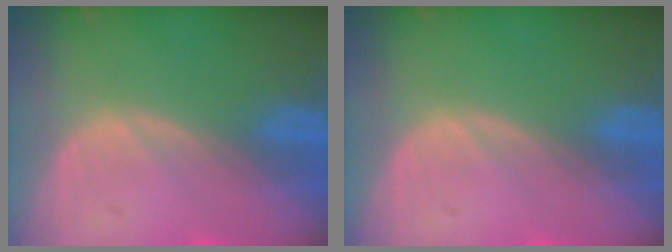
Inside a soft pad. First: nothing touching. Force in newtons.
{"total": 0.0}